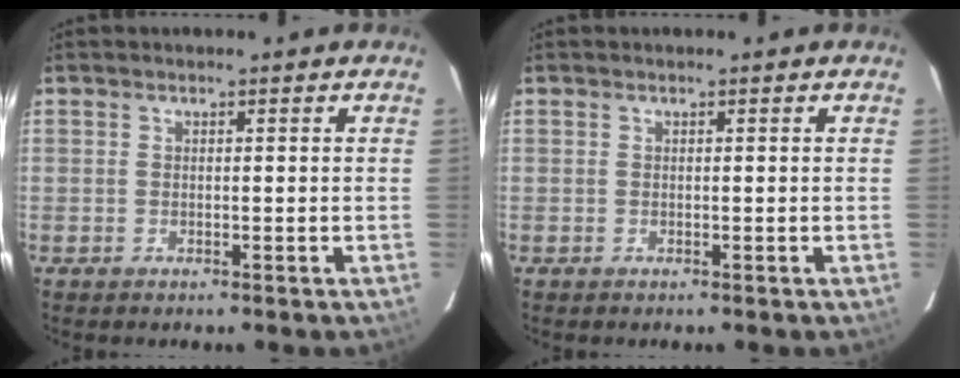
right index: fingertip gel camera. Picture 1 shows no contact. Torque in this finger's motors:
{"motor_torque": [0.00, 0.00, 0.00, 0.00]}